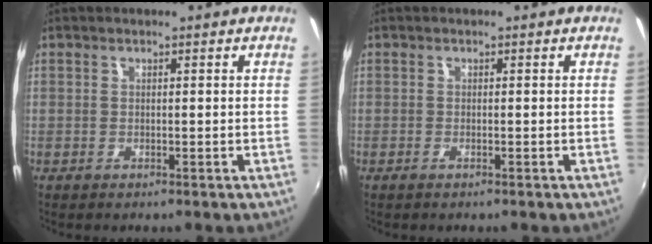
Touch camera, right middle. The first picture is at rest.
{"total": 0.9, "force": [-0.6, 0.0, 0.6], "torque": [-0.012, -0.002, -0.012]}